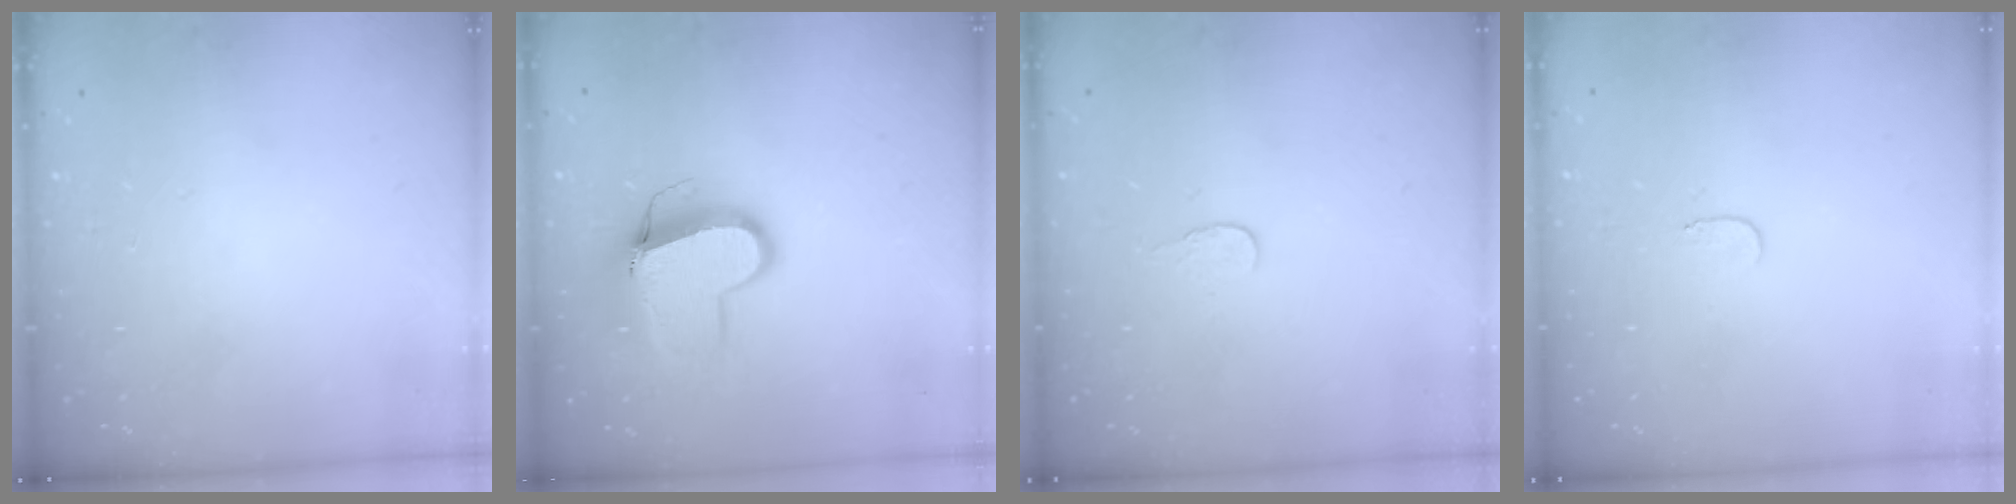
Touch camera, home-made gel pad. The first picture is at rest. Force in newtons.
{"total": 11.6, "press": 11.6, "slide": 1.2}
{"total": 3.8, "press": 3.8, "slide": 0.3}
{"total": 3.0, "press": 3.0, "slide": 0.3}